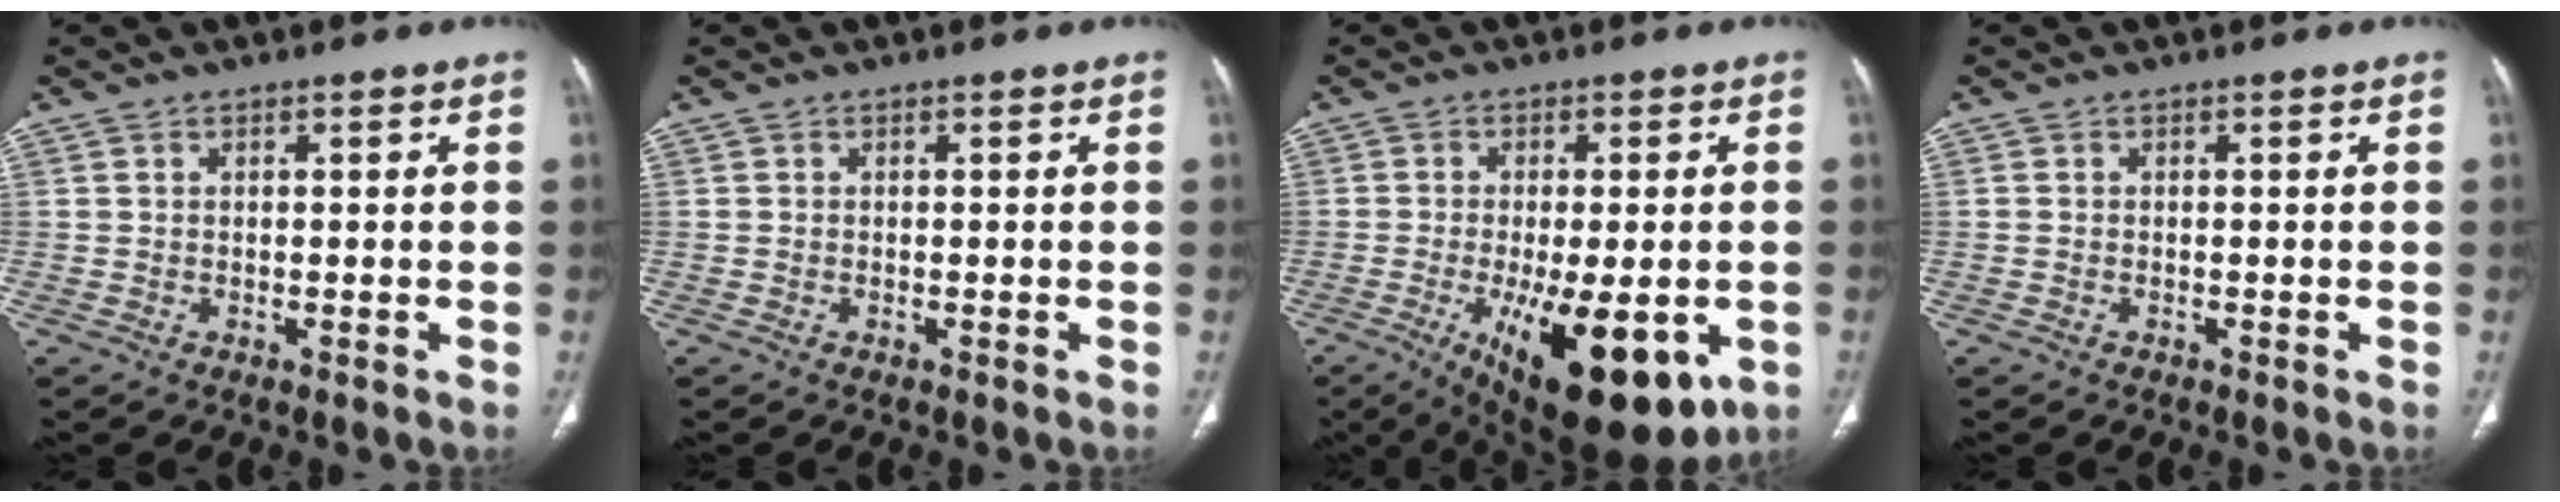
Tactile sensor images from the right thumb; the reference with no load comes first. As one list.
[{"total": 0.0}, {"total": 18.6, "force": [-6.6, 7.3, 15.7], "torque": [-0.209, -0.018, -0.080]}, {"total": 0.0}]